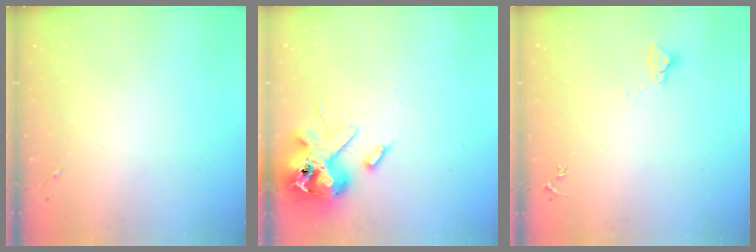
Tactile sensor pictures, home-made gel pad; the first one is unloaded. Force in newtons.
{"total": 13.7, "press": 13.5, "slide": 2.3}
{"total": 2.7, "press": 2.7, "slide": 0.1}